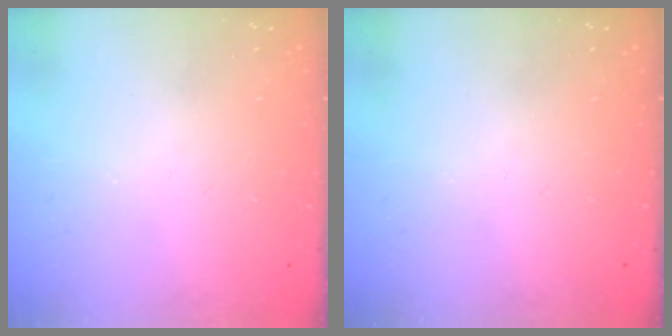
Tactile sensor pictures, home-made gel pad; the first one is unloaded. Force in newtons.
{"total": 0.0}